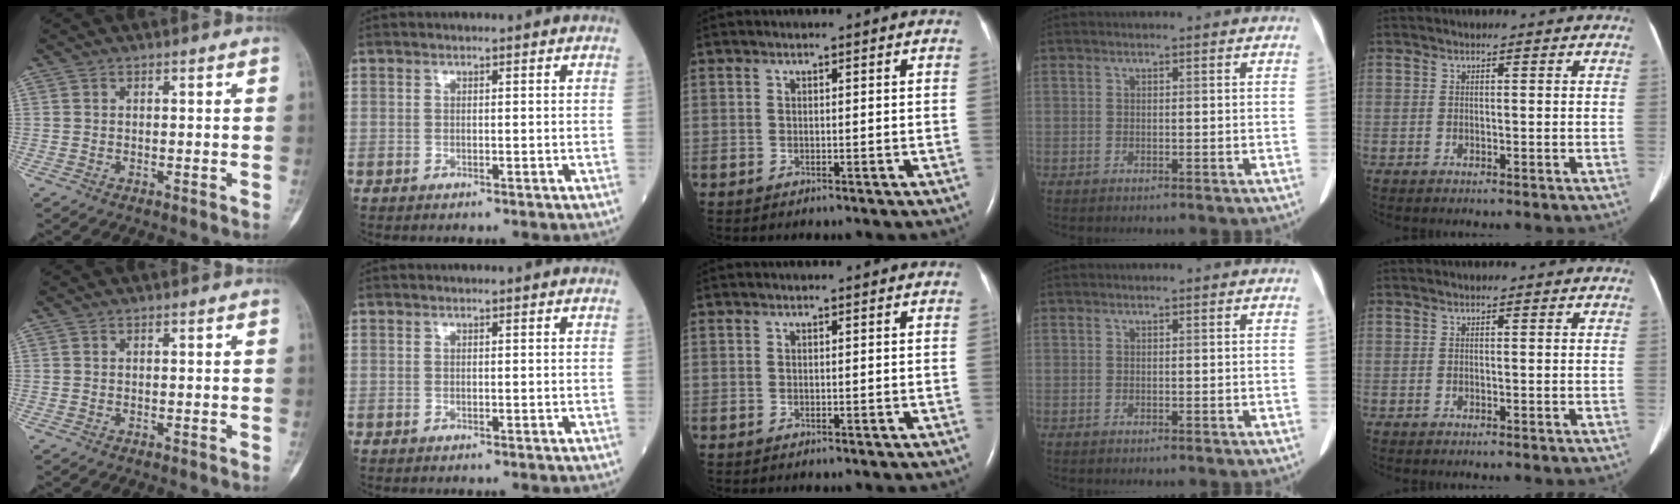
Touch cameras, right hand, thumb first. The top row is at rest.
{}